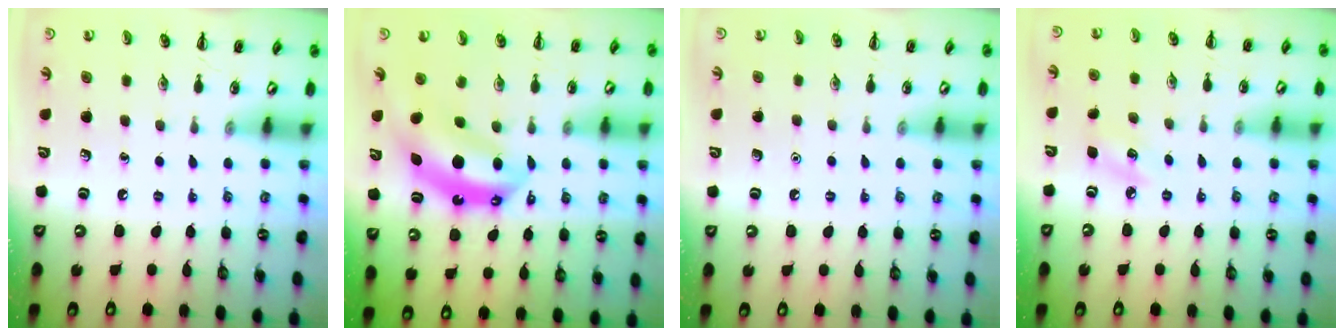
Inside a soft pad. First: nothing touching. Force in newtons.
{"total": 7.9, "press": 7.7, "slide": 1.6}
{"total": 1.5, "press": 1.5, "slide": 0.1}
{"total": 5.2, "press": 5.0, "slide": 1.3}